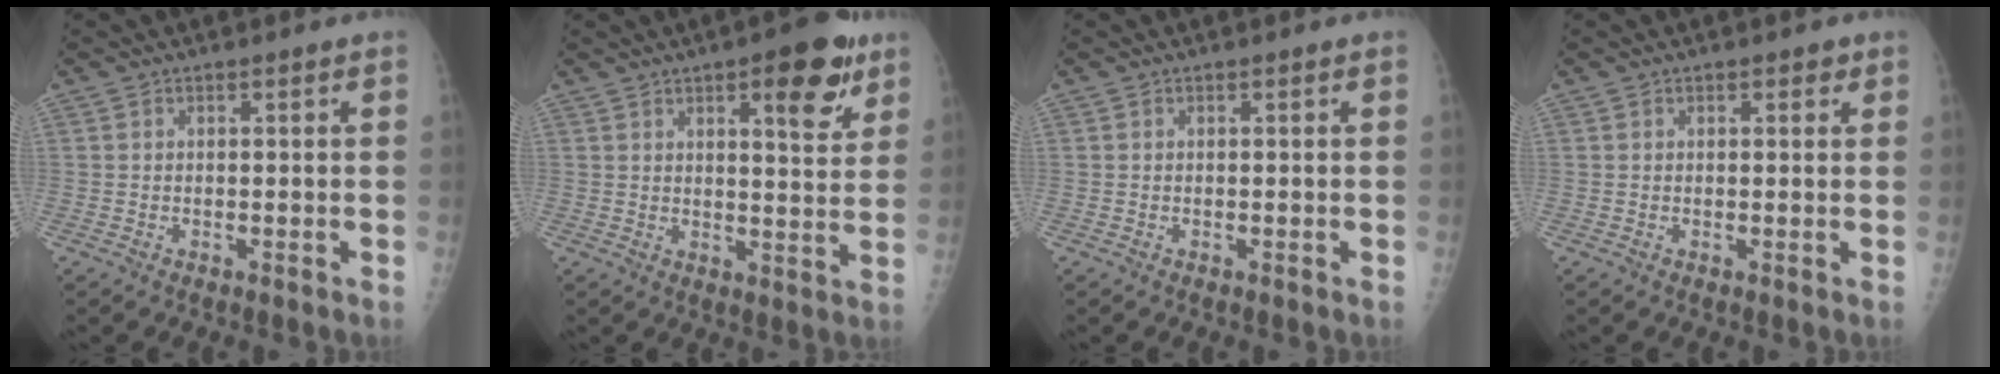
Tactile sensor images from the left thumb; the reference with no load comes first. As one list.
[{"total": 11.5, "force": [6.1, 3.8, 9.0], "torque": [-0.091, -0.025, 0.076]}, {"total": 0.0}, {"total": 1.5, "force": [0.9, 0.8, 0.9], "torque": [-0.002, -0.001, 0.008]}]